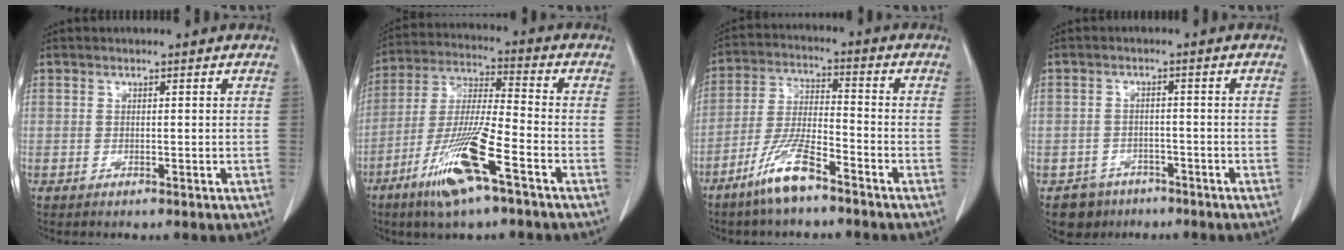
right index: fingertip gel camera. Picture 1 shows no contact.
{"total": 13.7, "force": [-7.3, 1.1, 11.6], "torque": [-0.237, -0.021, -0.137]}
{"total": 8.8, "force": [-6.1, 1.3, 6.3], "torque": [-0.130, -0.013, -0.119]}
{"total": 4.3, "force": [-2.8, 3.2, -0.1], "torque": [0.008, 0.011, -0.039]}